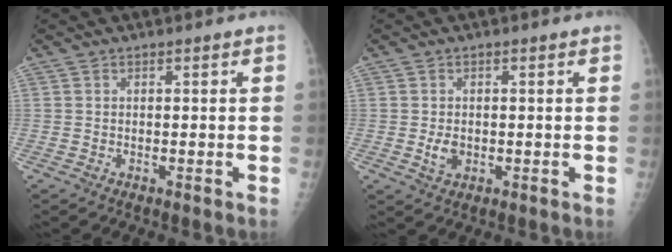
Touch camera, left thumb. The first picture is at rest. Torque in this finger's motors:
{"motor_torque": [0.52, 0.54, 0.39, 0.04, 0.02]}